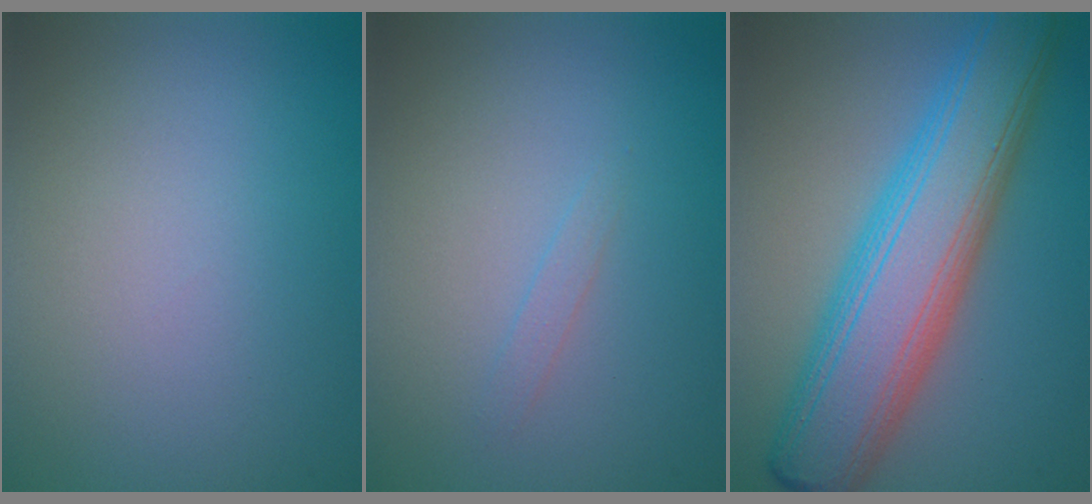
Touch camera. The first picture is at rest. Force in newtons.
{"total": 0.7, "press": 0.7, "slide": 0.0}
{"total": 9.9, "press": 9.9, "slide": 0.3}